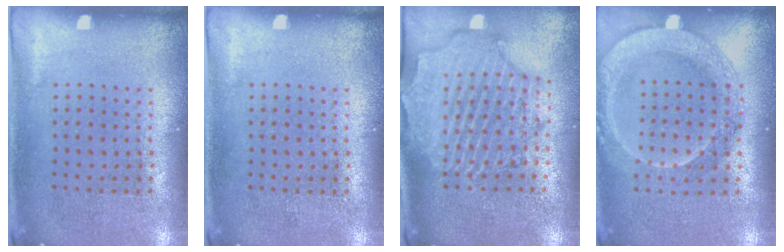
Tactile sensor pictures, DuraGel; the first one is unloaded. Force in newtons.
{"total": 0.0}
{"total": 2.6, "press": 2.4, "slide": 1.1}
{"total": 2.0, "press": 1.8, "slide": 0.7}